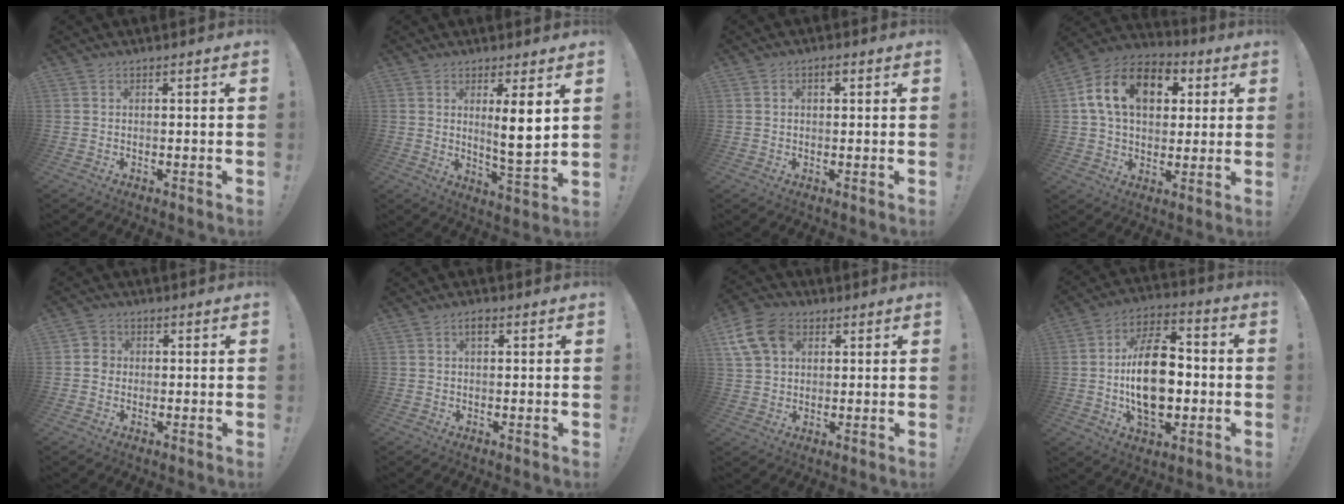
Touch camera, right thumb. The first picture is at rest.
{"total": 8.7, "force": [2.7, 0.8, 8.2], "torque": [-0.120, -0.023, 0.039]}
{"total": 2.0, "force": [0.5, 1.4, 1.4], "torque": [-0.023, 0.006, 0.006]}
{"total": 17.4, "force": [5.4, 11.8, 11.5], "torque": [-0.192, -0.002, 0.097]}
{"total": 3.8, "force": [-0.5, 3.5, 1.4], "torque": [-0.012, 0.010, -0.010]}
{"total": 1.9, "force": [0.8, 0.9, 1.5], "torque": [-0.025, 0.003, 0.011]}
{"total": 12.2, "force": [4.9, 8.9, 6.8], "torque": [-0.131, -0.012, 0.100]}
{"total": 20.7, "force": [-2.3, 12.4, 16.4], "torque": [-0.291, 0.011, -0.038]}